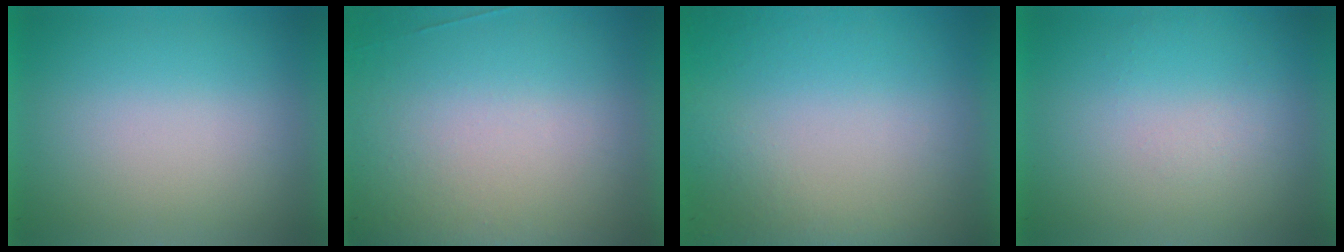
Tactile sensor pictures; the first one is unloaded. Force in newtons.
{"total": 4.6}
{"total": 8.0}
{"total": 1.1}